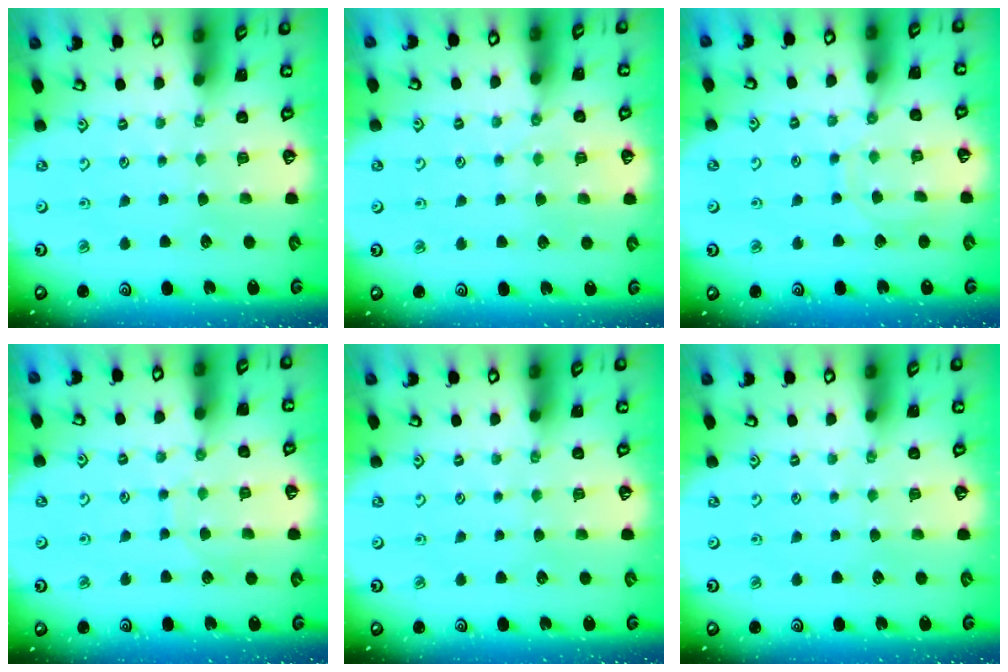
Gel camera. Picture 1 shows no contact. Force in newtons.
{"total": 6.2, "press": 6.2, "slide": 0.5}
{"total": 8.2, "press": 8.2, "slide": 0.7}
{"total": 6.4, "press": 6.4, "slide": 0.2}
{"total": 0.0}
{"total": 0.0}